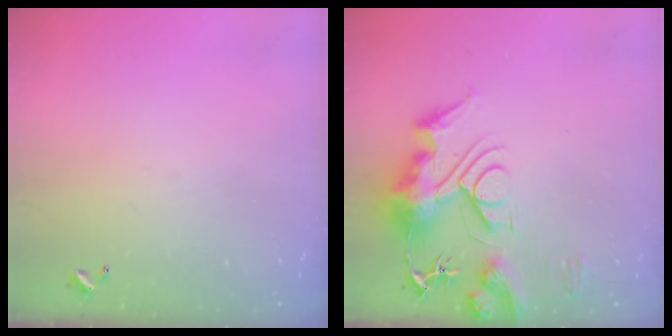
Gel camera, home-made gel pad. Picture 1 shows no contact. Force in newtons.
{"total": 15.0, "press": 14.9, "slide": 1.9}